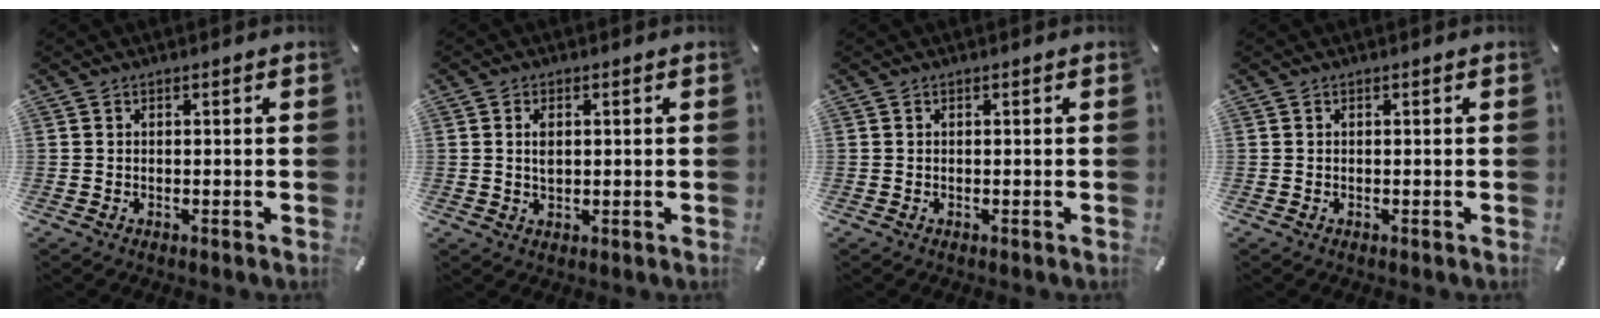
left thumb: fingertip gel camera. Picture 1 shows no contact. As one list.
[{"total": 3.1, "force": [0.5, 1.9, 2.4], "torque": [-0.044, 0.003, 0.005]}, {"total": 0.0}, {"total": 0.0}]